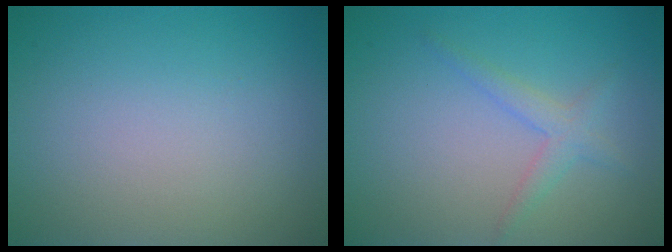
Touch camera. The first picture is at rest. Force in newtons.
{"total": 1.8, "press": 1.8, "slide": 0.1}